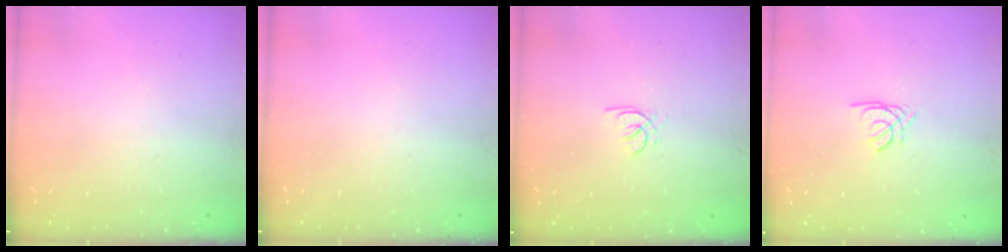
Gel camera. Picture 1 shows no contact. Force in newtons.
{"total": 0.0}
{"total": 1.9, "press": 1.8, "slide": 0.4}
{"total": 1.5, "press": 1.4, "slide": 0.4}